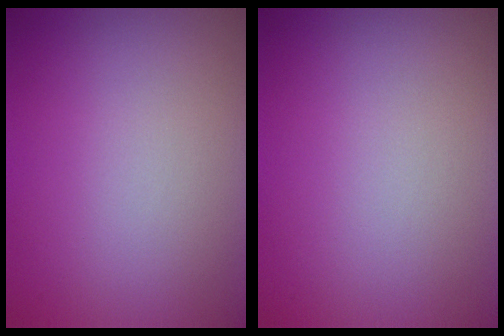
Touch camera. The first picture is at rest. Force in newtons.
{"total": 0.0}